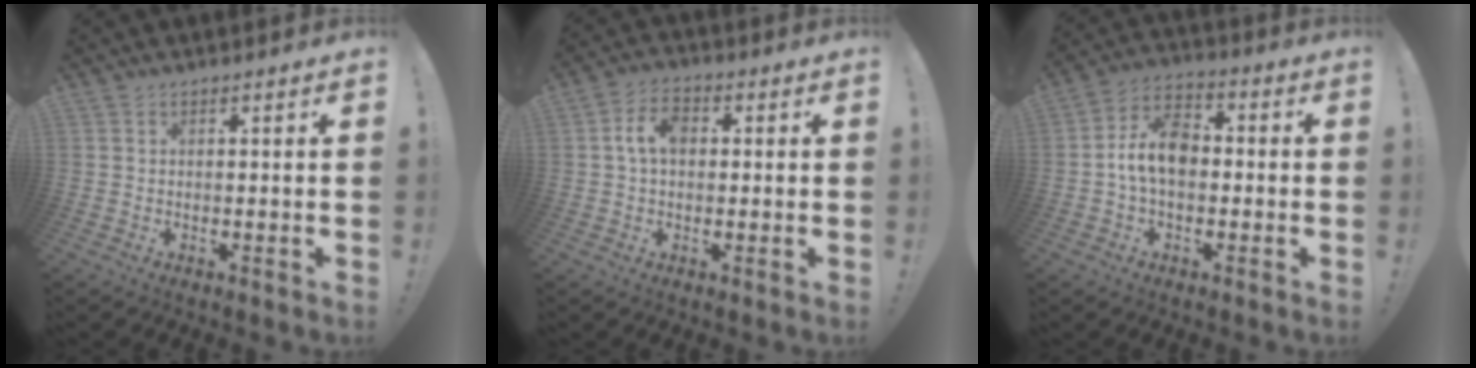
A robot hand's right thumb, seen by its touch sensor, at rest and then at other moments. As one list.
[{"total": 7.2, "force": [0.9, 4.8, 5.2], "torque": [-0.099, 0.014, 0.014]}, {"total": 11.1, "force": [-1.1, 7.2, 8.4], "torque": [-0.161, 0.013, -0.019]}]